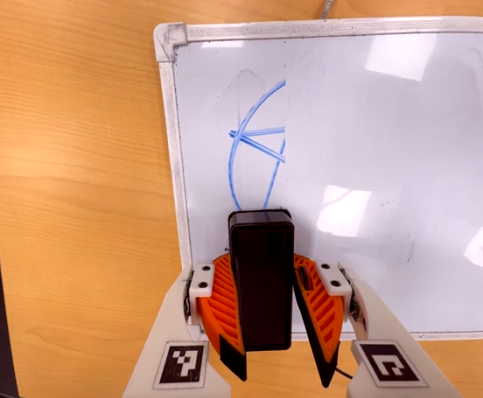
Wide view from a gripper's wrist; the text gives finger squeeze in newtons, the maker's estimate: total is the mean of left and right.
{"total": 10.0, "left": 10.3, "right": 9.8}